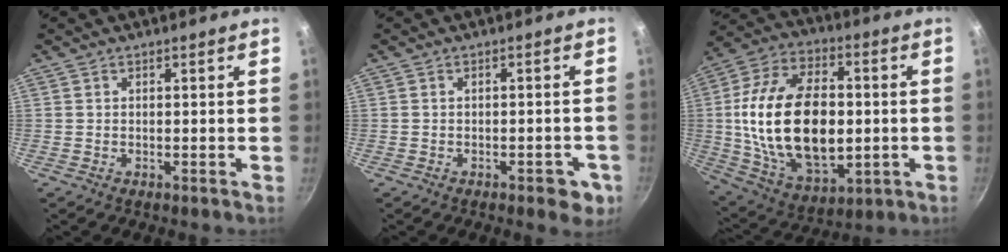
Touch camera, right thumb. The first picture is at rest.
{"total": 4.9, "force": [-2.2, 2.3, 3.8], "torque": [-0.031, 0.014, -0.021]}
{"total": 26.8, "force": [-0.3, 16.5, 21.1], "torque": [-0.362, 0.013, 0.006]}